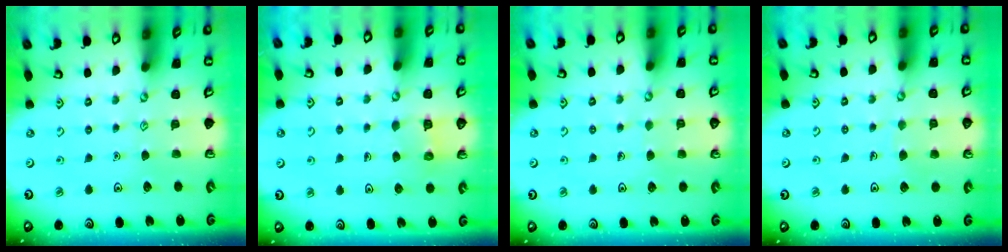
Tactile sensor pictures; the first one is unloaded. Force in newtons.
{"total": 4.4, "press": 4.4, "slide": 0.3}
{"total": 2.9, "press": 2.9, "slide": 0.2}
{"total": 3.4, "press": 3.4, "slide": 0.2}